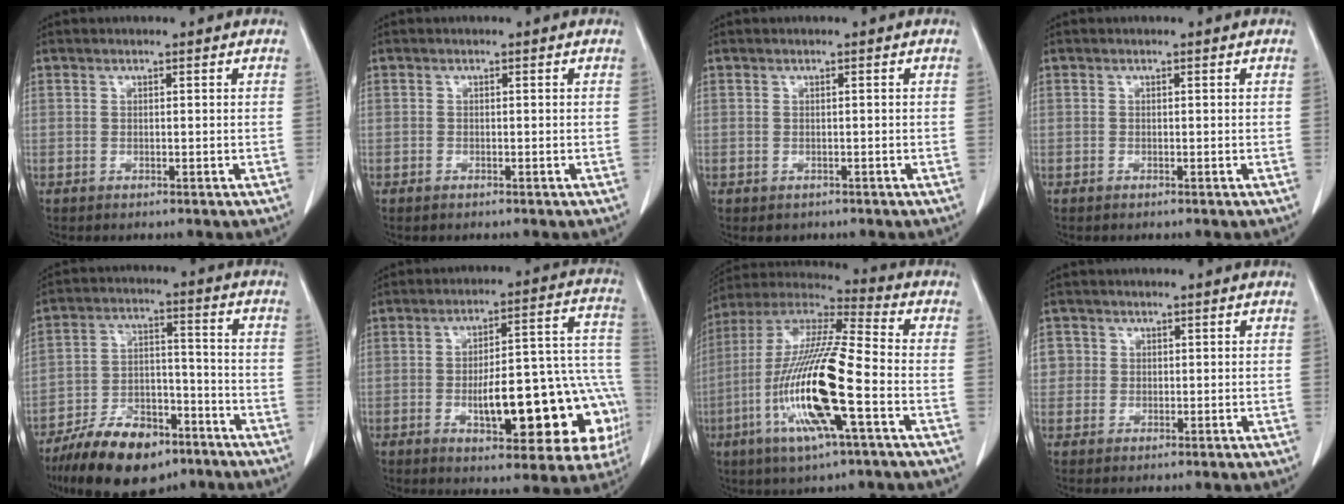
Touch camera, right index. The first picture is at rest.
{"total": 0.5, "force": [-0.4, 0.3, 0.1], "torque": [-0.006, 0.000, -0.008]}
{"total": 1.1, "force": [-0.6, 0.9, 0.1], "torque": [-0.006, 0.002, -0.004]}
{"total": 0.0}
{"total": 15.2, "force": [-10.6, 6.5, 8.7], "torque": [-0.147, 0.007, -0.180]}
{"total": 21.3, "force": [-6.0, 6.7, 19.3], "torque": [-0.171, 0.044, -0.063]}
{"total": 19.2, "force": [-5.5, 1.6, 18.3], "torque": [-0.377, -0.016, -0.109]}
{"total": 2.8, "force": [0.5, 2.8, 0.1], "torque": [0.016, 0.006, 0.009]}